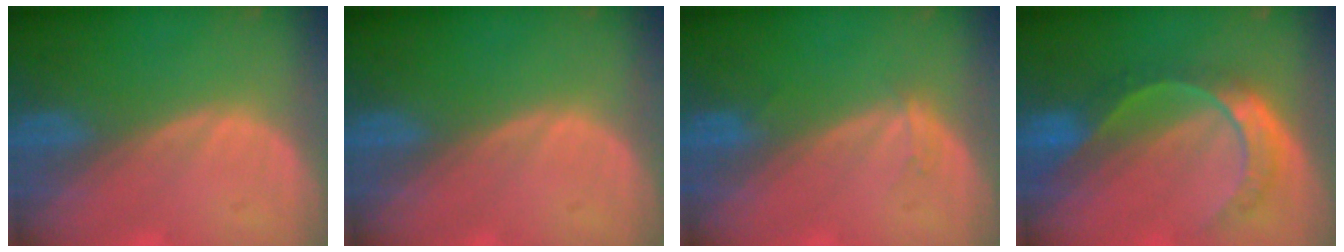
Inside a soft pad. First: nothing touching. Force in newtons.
{"total": 0.0}
{"total": 1.1, "press": 1.1, "slide": 0.1}
{"total": 8.0, "press": 6.7, "slide": 4.4}